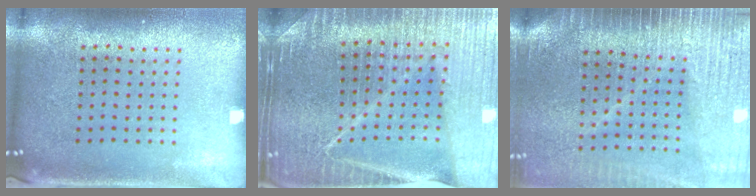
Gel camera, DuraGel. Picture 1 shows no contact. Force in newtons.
{"total": 4.6, "press": 4.3, "slide": 1.6}
{"total": 3.7, "press": 3.1, "slide": 1.9}